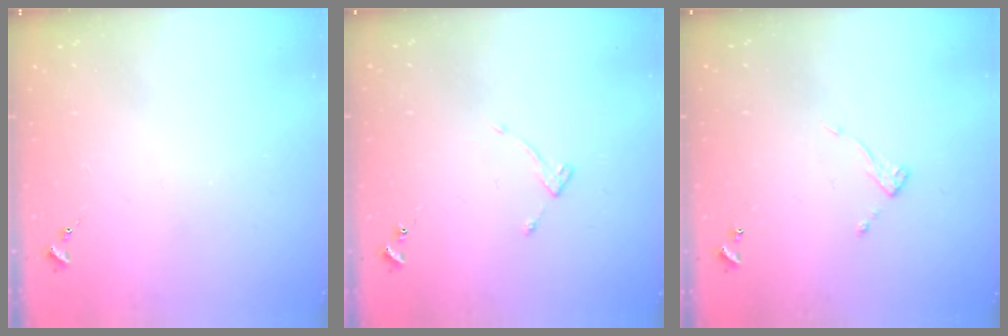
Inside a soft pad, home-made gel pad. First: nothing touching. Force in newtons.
{"total": 3.7, "press": 3.6, "slide": 0.5}
{"total": 5.3, "press": 5.3, "slide": 0.2}